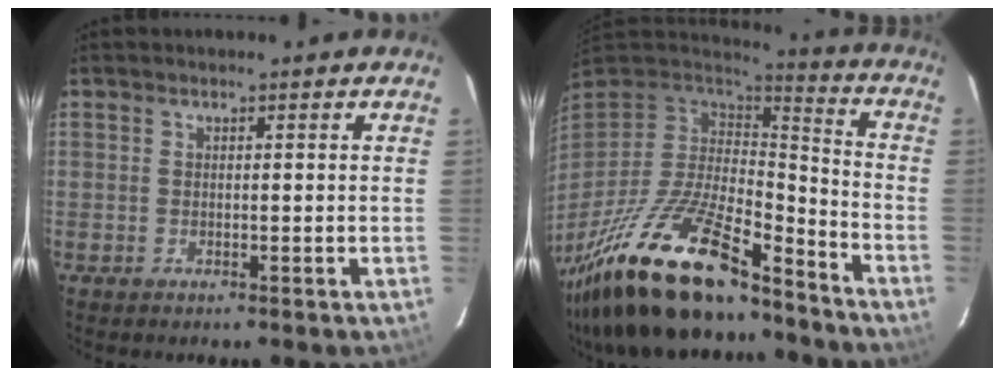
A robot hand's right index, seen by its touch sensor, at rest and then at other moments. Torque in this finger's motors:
{"motor_torque": [1.32, -0.82, 1.05, 0.21]}